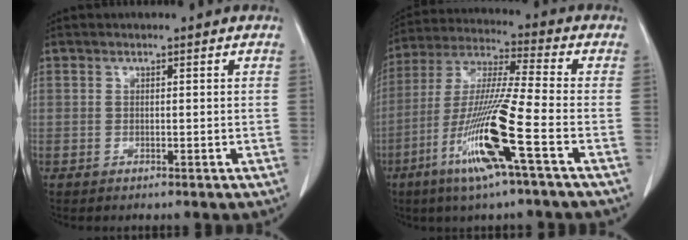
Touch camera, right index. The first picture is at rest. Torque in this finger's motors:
{"motor_torque": [2.14, 0.00, 0.52, 0.13]}